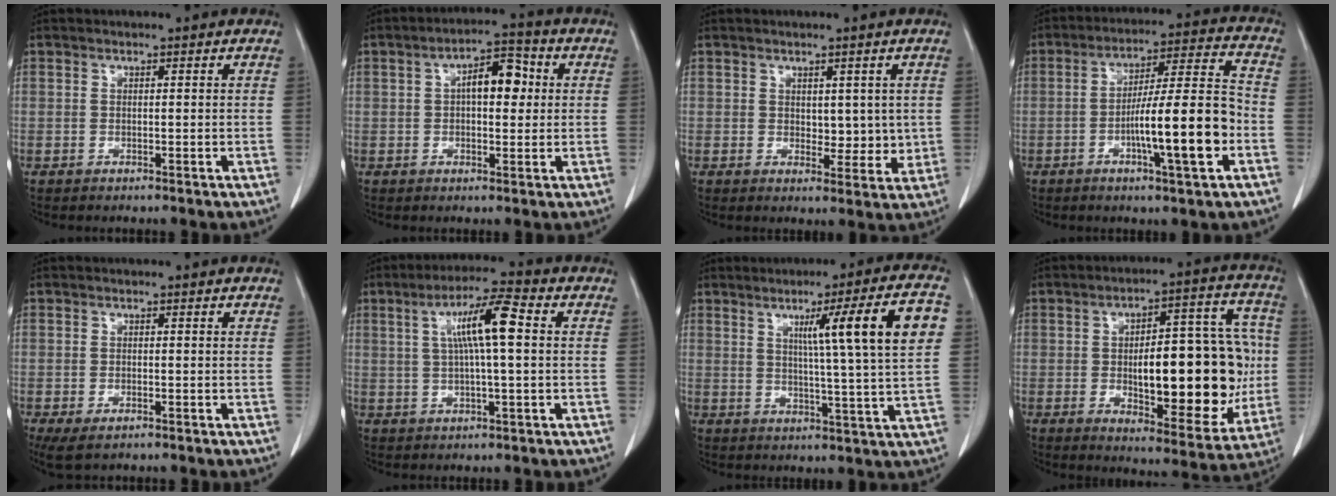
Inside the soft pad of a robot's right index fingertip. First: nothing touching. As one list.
[{"total": 6.9, "force": [1.1, 3.0, 6.2], "torque": [-0.098, 0.023, 0.015]}, {"total": 4.2, "force": [0.7, 2.6, 3.3], "torque": [-0.032, -0.006, 0.017]}, {"total": 13.9, "force": [-4.2, 0.7, 13.2], "torque": [-0.215, 0.009, -0.067]}, {"total": 3.9, "force": [-2.4, 1.6, 2.6], "torque": [-0.052, -0.010, -0.034]}, {"total": 8.8, "force": [1.7, 0.5, 8.7], "torque": [-0.157, 0.014, 0.028]}, {"total": 13.7, "force": [3.9, -1.3, 13.1], "torque": [-0.186, 0.007, 0.052]}, {"total": 21.4, "force": [-1.4, 7.4, 20.0], "torque": [-0.265, 0.022, -0.006]}]